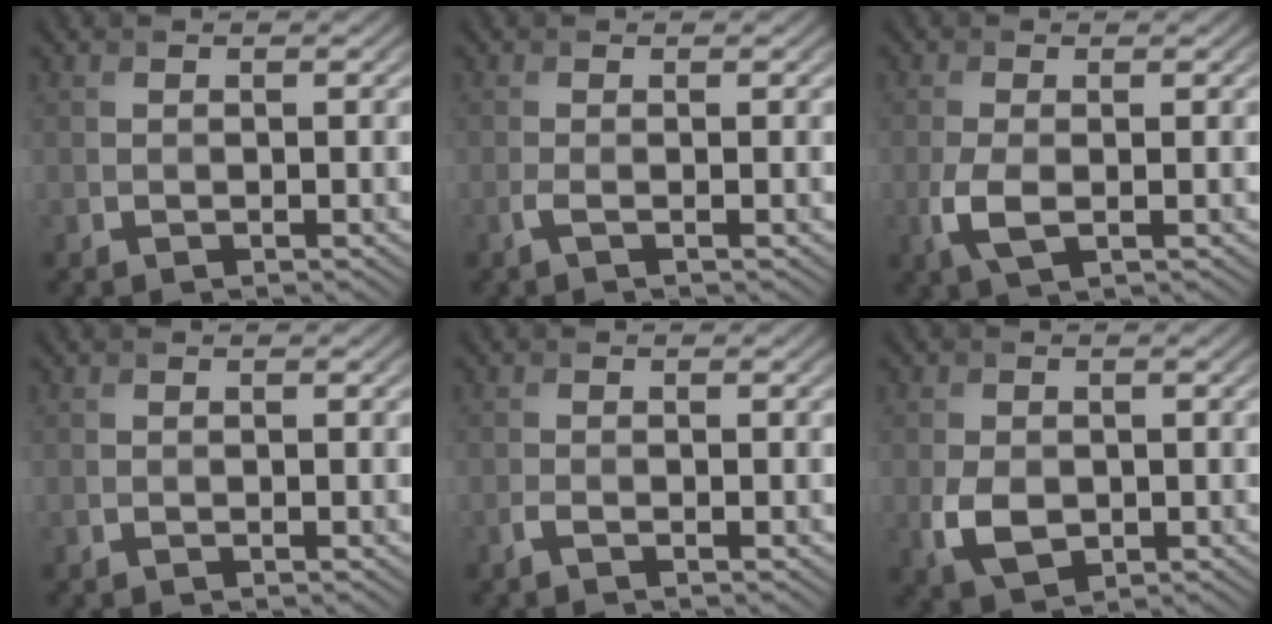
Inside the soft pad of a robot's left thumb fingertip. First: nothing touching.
{"total": 1.1, "force": [-0.3, 0.1, 1.1], "torque": [-0.024, -0.001, -0.009]}
{"total": 3.5, "force": [-0.7, 1.5, 3.1], "torque": [-0.084, -0.009, -0.018]}
{"total": 0.0}
{"total": 0.9, "force": [-0.6, 0.1, 0.7], "torque": [-0.017, 0.001, -0.015]}
{"total": 4.3, "force": [-0.7, 3.1, 2.9], "torque": [-0.069, -0.014, -0.011]}